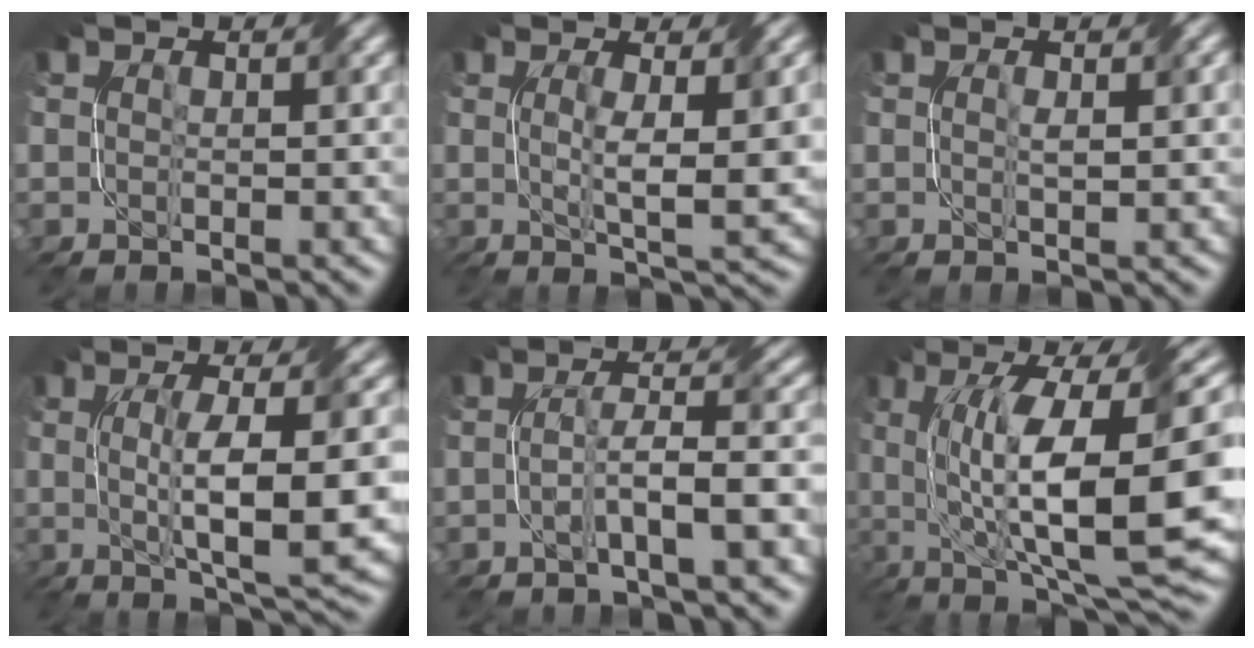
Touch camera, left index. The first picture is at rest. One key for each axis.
{"total": 5.0, "fx": 0.4, "fy": 0.8, "fz": 4.9, "tx": -0.079, "ty": -0.004, "tz": 0.008}
{"total": 1.2, "fx": 0.2, "fy": 0.2, "fz": 1.2, "tx": -0.019, "ty": 0.001, "tz": 0.004}
{"total": 8.0, "fx": -0.2, "fy": 1.6, "fz": 7.8, "tx": -0.123, "ty": 0.003, "tz": 0.000}
{"total": 4.1, "fx": -1.5, "fy": 0.4, "fz": 3.8, "tx": -0.068, "ty": 0.012, "tz": -0.030}
{"total": 15.2, "fx": 0.9, "fy": 4.3, "fz": 14.5, "tx": -0.225, "ty": 0.006, "tz": 0.025}